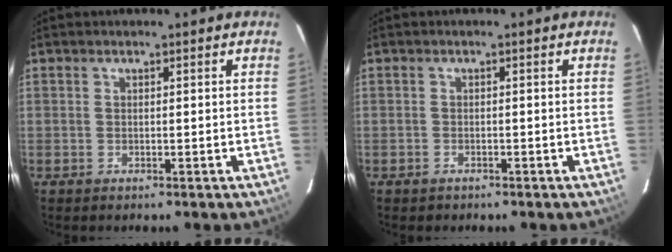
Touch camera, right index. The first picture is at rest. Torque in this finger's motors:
{"motor_torque": [0.22, -0.40, -0.14, -0.03]}